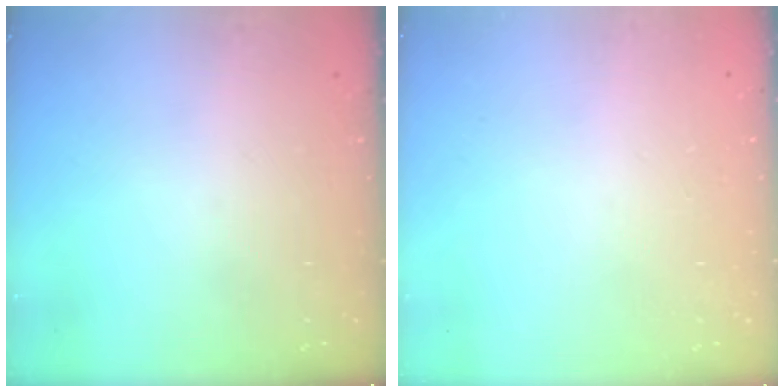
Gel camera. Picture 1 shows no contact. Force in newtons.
{"total": 2.6, "press": 2.6, "slide": 0.2}